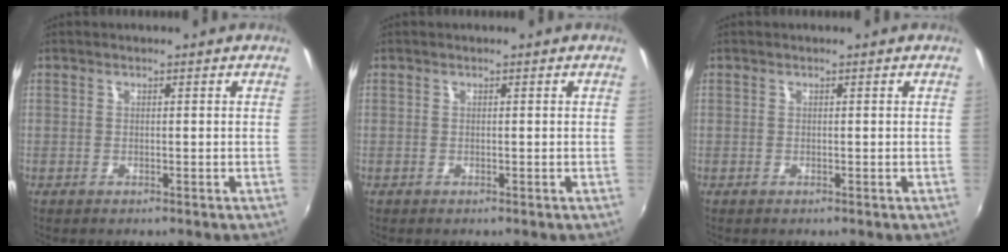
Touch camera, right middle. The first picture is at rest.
{"total": 0.0}
{"total": 0.0}